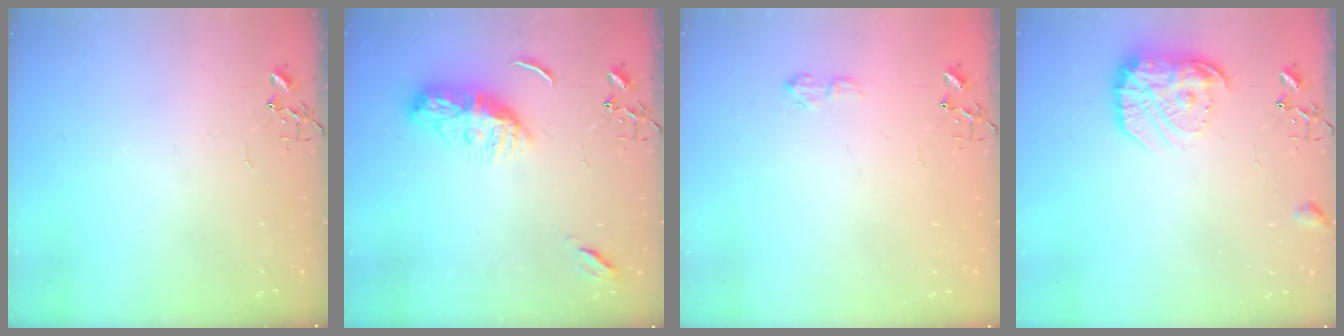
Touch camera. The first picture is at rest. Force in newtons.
{"total": 10.1, "press": 10.1, "slide": 0.6}
{"total": 6.4, "press": 6.4, "slide": 0.8}
{"total": 15.3, "press": 15.2, "slide": 1.0}